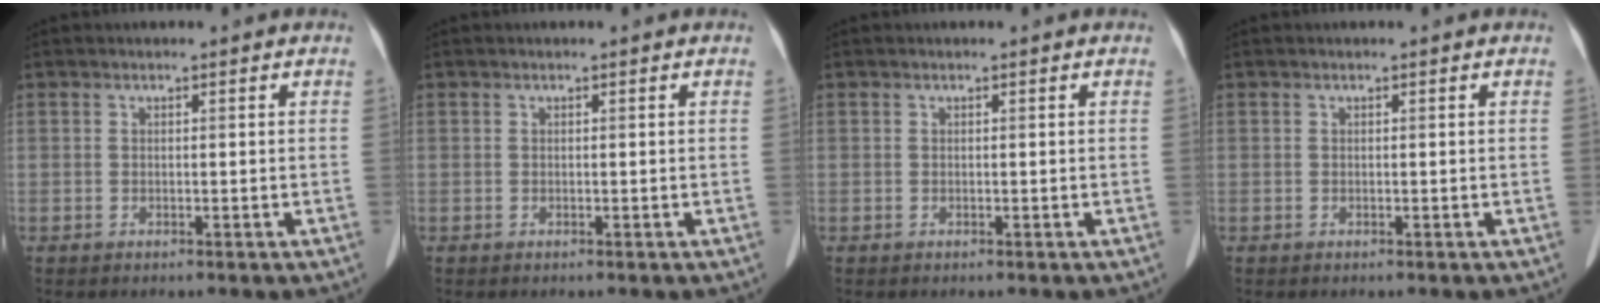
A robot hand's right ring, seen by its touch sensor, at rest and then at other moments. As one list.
[{"total": 0.0}, {"total": 0.0}, {"total": 0.0}]